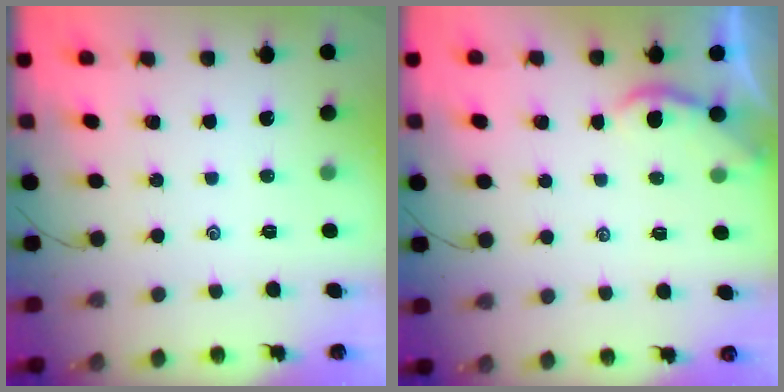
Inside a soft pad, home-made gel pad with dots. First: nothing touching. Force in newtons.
{"total": 1.3, "press": 1.3, "slide": 0.3}